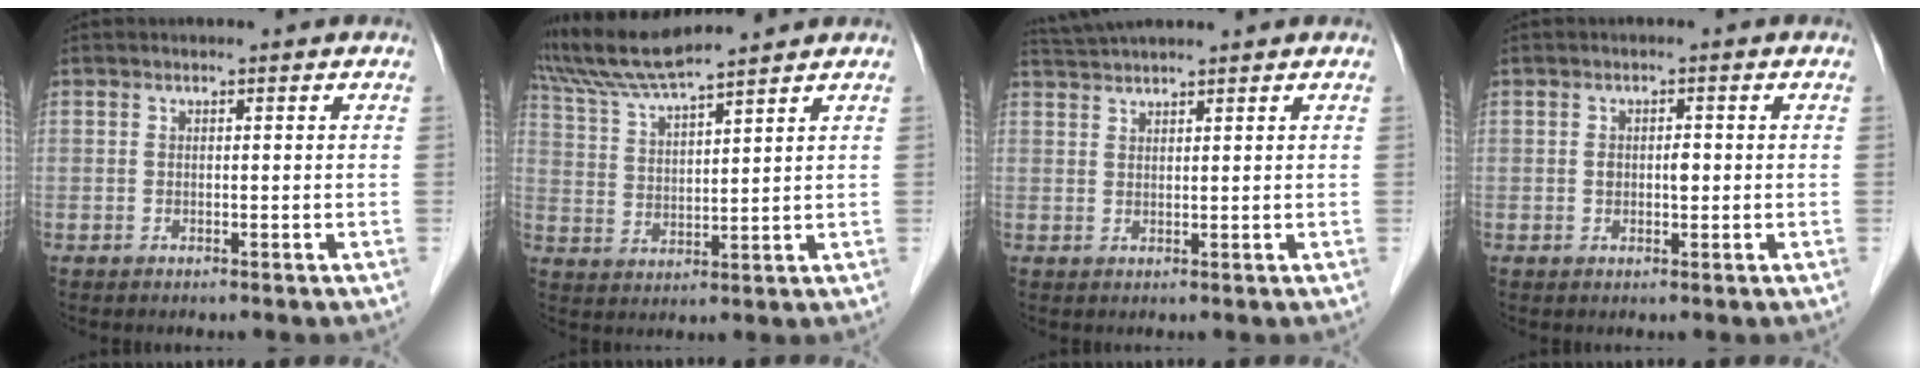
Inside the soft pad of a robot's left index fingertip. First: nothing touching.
{"total": 9.1, "force": [8.4, -1.2, 3.2], "torque": [-0.073, 0.021, 0.167]}
{"total": 5.1, "force": [4.7, -0.2, 1.9], "torque": [-0.037, 0.037, 0.090]}
{"total": 1.8, "force": [0.0, 1.0, 1.5], "torque": [-0.025, 0.002, 0.001]}